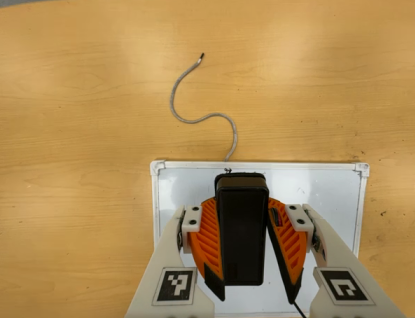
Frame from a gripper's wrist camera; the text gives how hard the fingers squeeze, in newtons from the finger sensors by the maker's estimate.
{"total": 8.4, "left": 7.7, "right": 9.1}